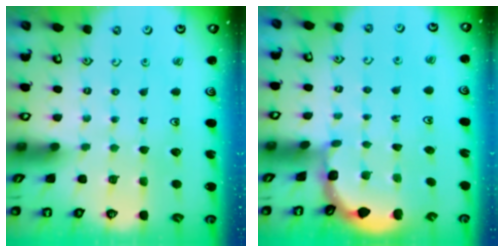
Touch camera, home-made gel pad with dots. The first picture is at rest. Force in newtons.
{"total": 1.9, "press": 1.9, "slide": 0.1}